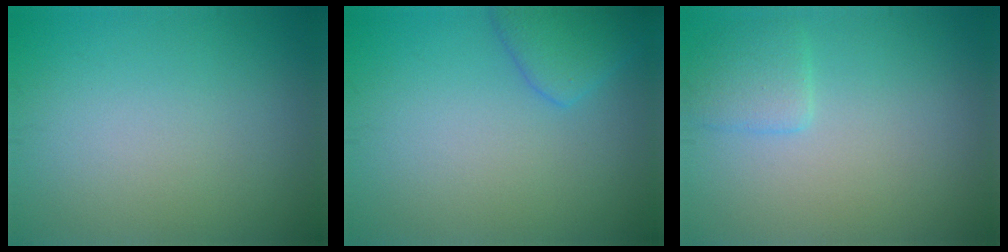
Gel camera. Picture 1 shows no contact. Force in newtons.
{"total": 2.9, "press": 2.9, "slide": 0.2}
{"total": 1.9, "press": 1.9, "slide": 0.1}